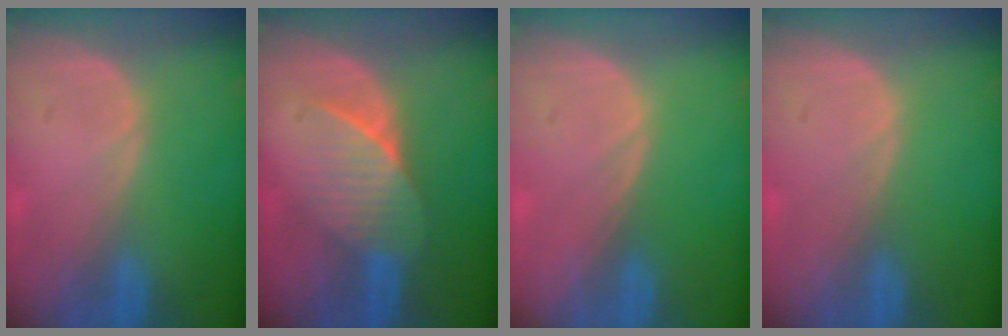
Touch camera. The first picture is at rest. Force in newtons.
{"total": 6.6, "press": 6.2, "slide": 2.5}
{"total": 0.0}
{"total": 0.0}